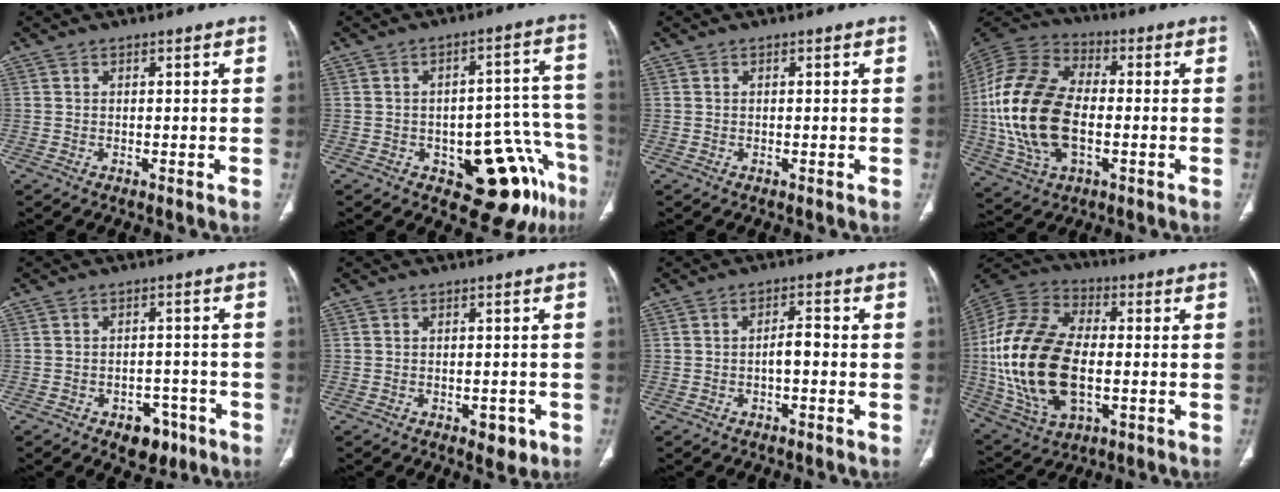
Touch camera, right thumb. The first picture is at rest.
{"total": 14.9, "force": [-7.9, 6.1, 11.0], "torque": [-0.079, 0.065, -0.096]}
{"total": 0.0}
{"total": 21.9, "force": [-2.0, 12.9, 17.6], "torque": [-0.365, 0.011, -0.035]}
{"total": 6.4, "force": [-3.8, 4.2, 3.1], "torque": [-0.016, 0.029, -0.046]}
{"total": 3.6, "force": [-1.7, 2.1, 2.3], "torque": [-0.015, 0.005, -0.016]}
{"total": 3.3, "force": [-0.8, 1.4, 2.9], "torque": [-0.043, 0.017, -0.016]}
{"total": 25.1, "force": [-2.1, 14.6, 20.3], "torque": [-0.420, 0.004, -0.029]}